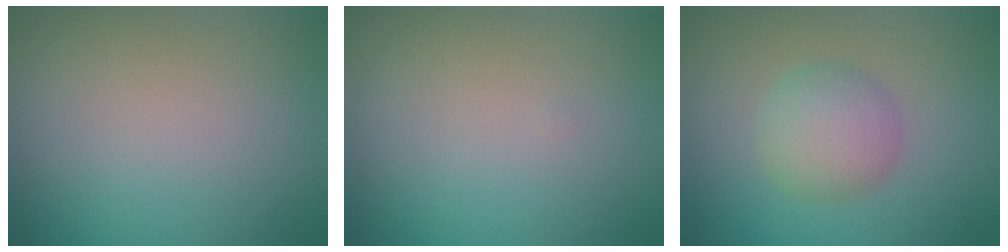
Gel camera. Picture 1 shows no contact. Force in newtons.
{"total": 0.0}
{"total": 3.9, "press": 3.9, "slide": 0.2}